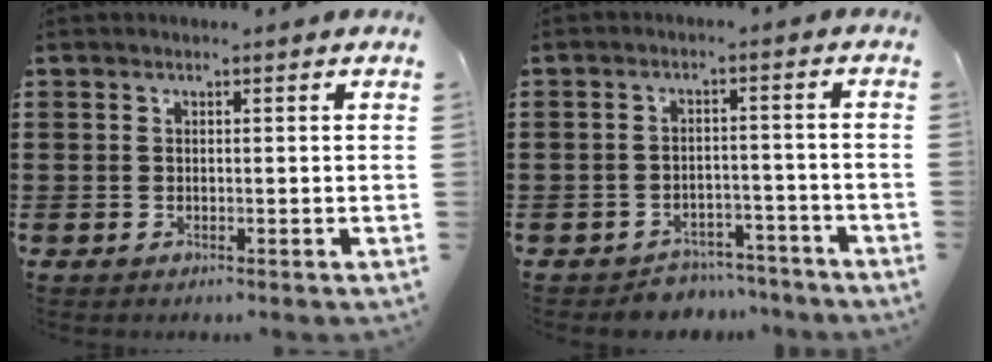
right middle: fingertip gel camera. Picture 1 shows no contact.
{"total": 3.8, "force": [-3.7, 0.8, -0.2], "torque": [-0.005, 0.004, -0.079]}